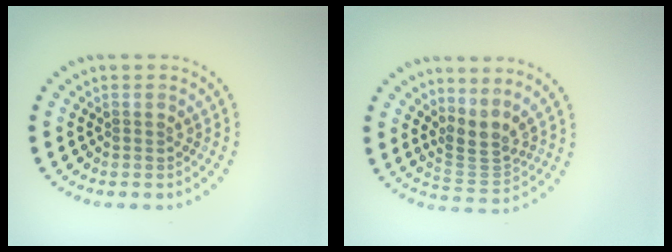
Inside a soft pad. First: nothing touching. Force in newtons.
{"total": 2.8, "press": 2.0, "slide": 1.9}